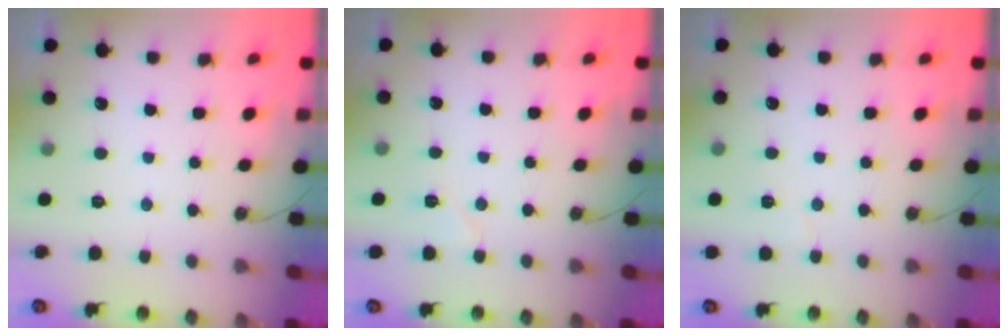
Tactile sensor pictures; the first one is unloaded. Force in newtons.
{"total": 4.9, "press": 4.6, "slide": 1.8}
{"total": 2.6, "press": 2.2, "slide": 1.5}